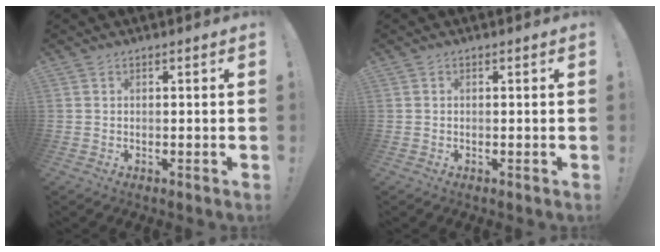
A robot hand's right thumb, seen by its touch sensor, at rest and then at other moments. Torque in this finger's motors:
{"motor_torque": [0.10, 0.04, 0.15, -0.04, -0.02]}